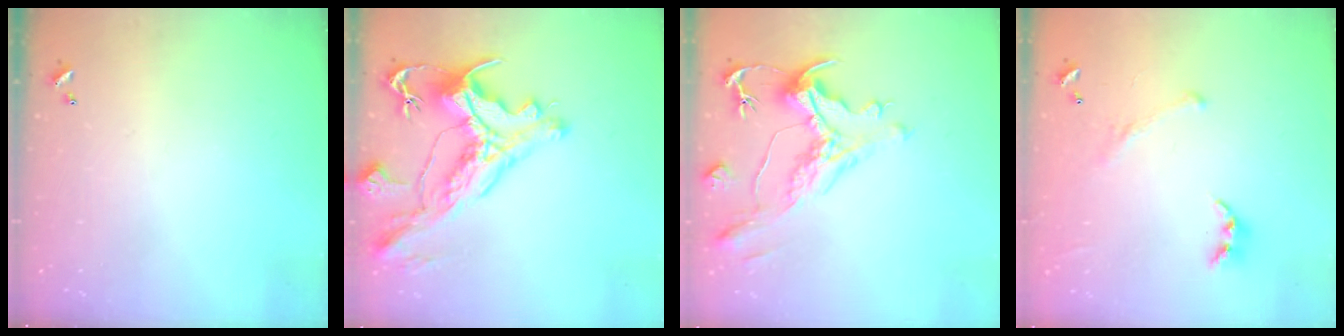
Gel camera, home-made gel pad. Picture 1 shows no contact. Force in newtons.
{"total": 7.1, "press": 6.9, "slide": 1.8}
{"total": 1.6, "press": 0.6, "slide": 1.5}
{"total": 2.3, "press": 2.1, "slide": 1.0}